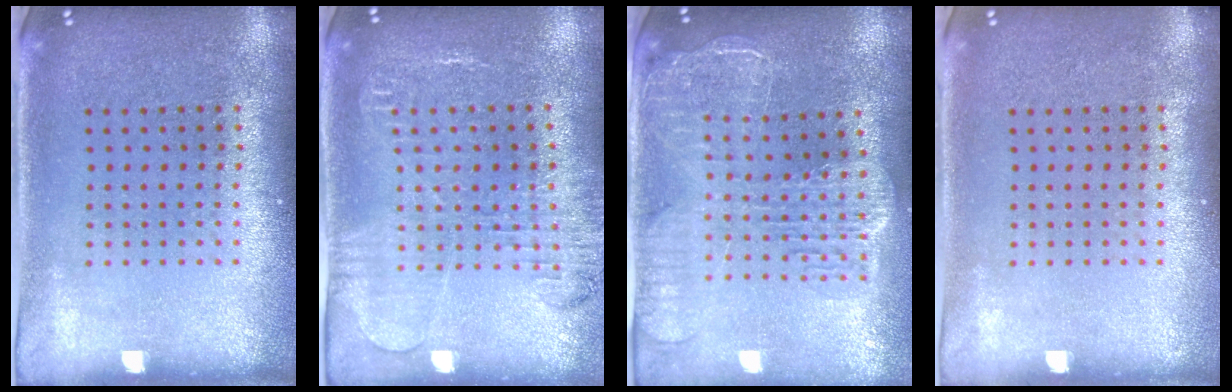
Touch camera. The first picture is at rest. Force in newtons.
{"total": 1.8, "press": 1.8, "slide": 0.4}
{"total": 2.7, "press": 2.3, "slide": 1.4}
{"total": 0.0}